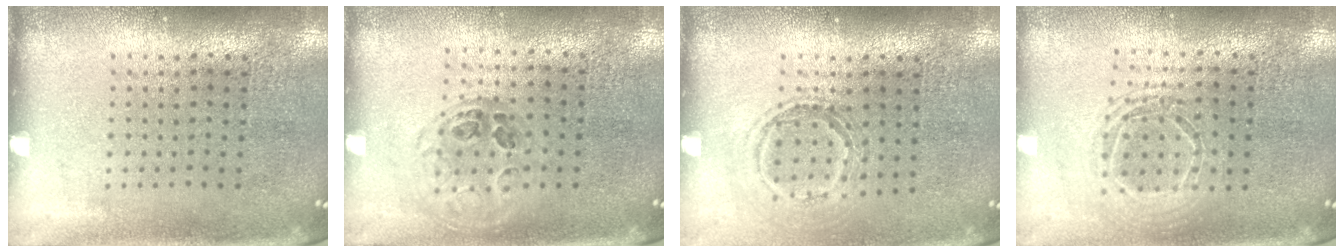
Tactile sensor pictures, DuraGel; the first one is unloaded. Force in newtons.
{"total": 0.9, "press": 0.9, "slide": 0.2}
{"total": 1.3, "press": 1.1, "slide": 0.7}
{"total": 1.7, "press": 1.5, "slide": 0.9}